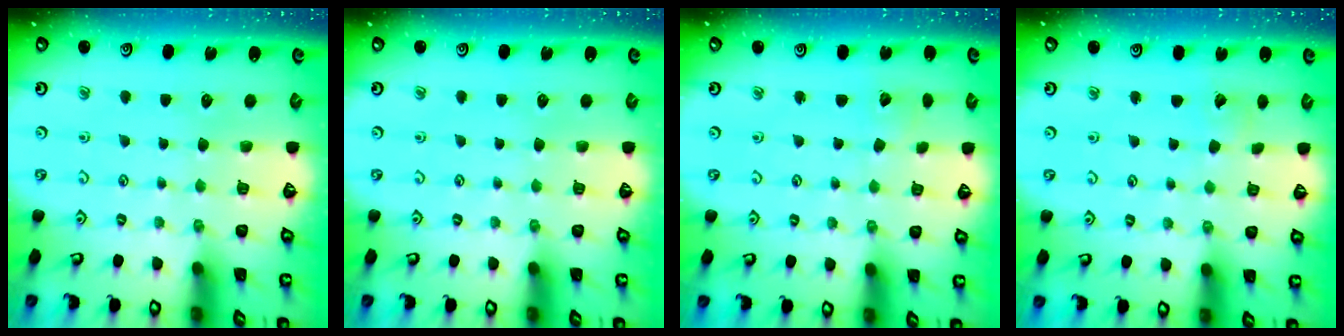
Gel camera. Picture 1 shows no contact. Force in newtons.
{"total": 0.0}
{"total": 2.3, "press": 2.2, "slide": 0.3}
{"total": 2.7, "press": 2.7, "slide": 0.3}